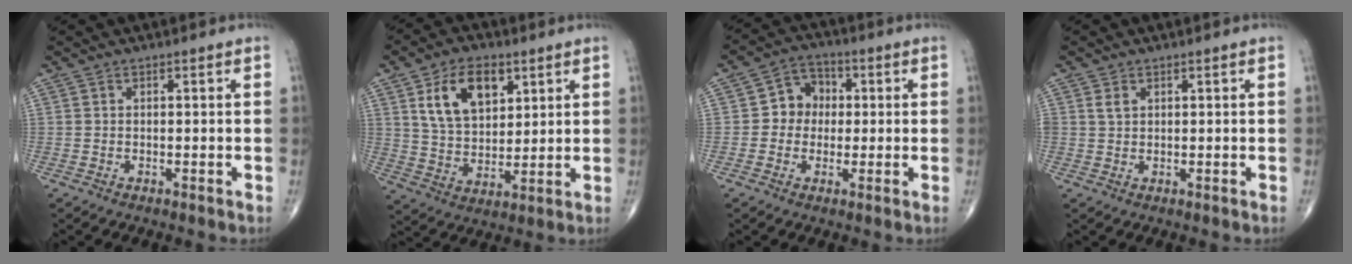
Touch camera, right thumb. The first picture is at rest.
{"total": 12.9, "force": [5.5, 7.9, 8.7], "torque": [-0.126, -0.019, 0.107]}
{"total": 6.8, "force": [0.2, 6.0, 3.2], "torque": [-0.018, 0.018, -0.010]}
{"total": 1.7, "force": [0.8, 1.1, 1.0], "torque": [-0.017, 0.000, 0.018]}